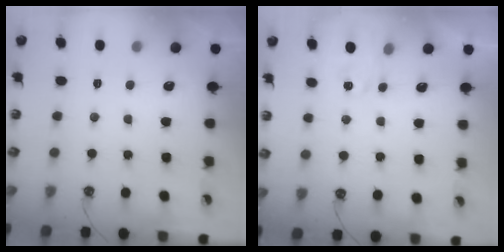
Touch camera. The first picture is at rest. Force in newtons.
{"total": 2.6, "press": 2.6, "slide": 0.4}